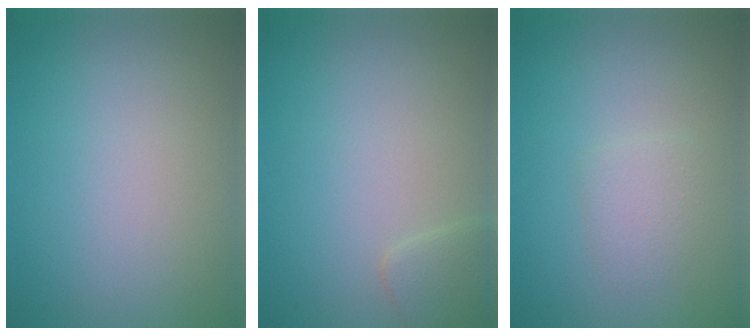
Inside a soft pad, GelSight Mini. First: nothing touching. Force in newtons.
{"total": 1.4, "press": 1.4, "slide": 0.1}
{"total": 1.6, "press": 1.6, "slide": 0.1}